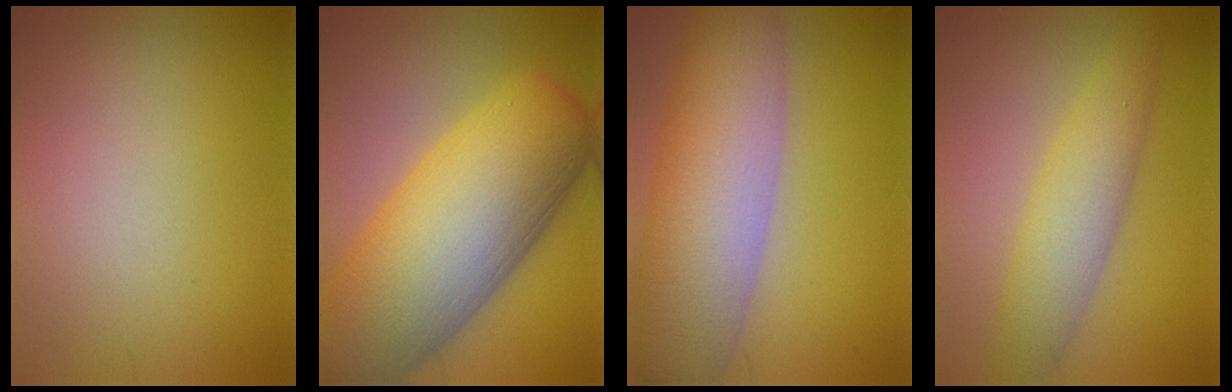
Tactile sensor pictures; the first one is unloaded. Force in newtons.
{"total": 15.0, "press": 15.0, "slide": 0.5}
{"total": 10.2, "press": 10.2, "slide": 0.6}
{"total": 4.5, "press": 4.5, "slide": 0.1}